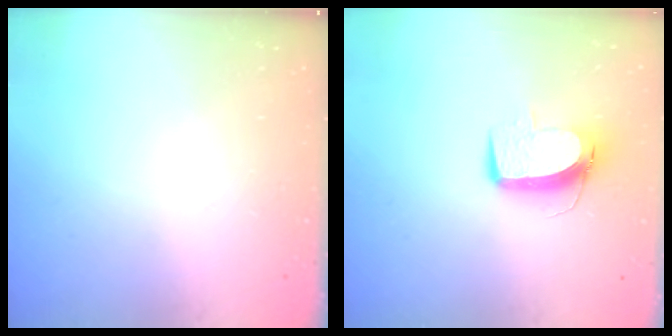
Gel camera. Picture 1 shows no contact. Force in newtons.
{"total": 9.9, "press": 9.9, "slide": 0.8}